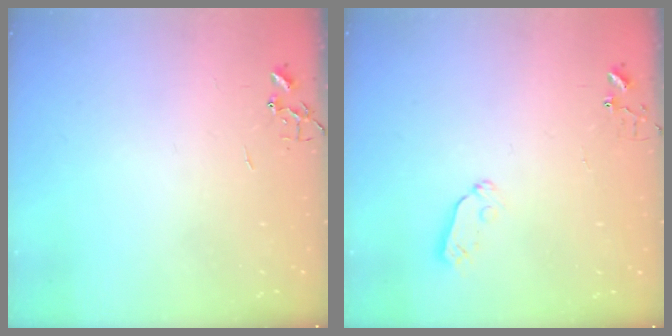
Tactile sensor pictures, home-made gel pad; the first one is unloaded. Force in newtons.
{"total": 3.6, "press": 3.5, "slide": 0.5}